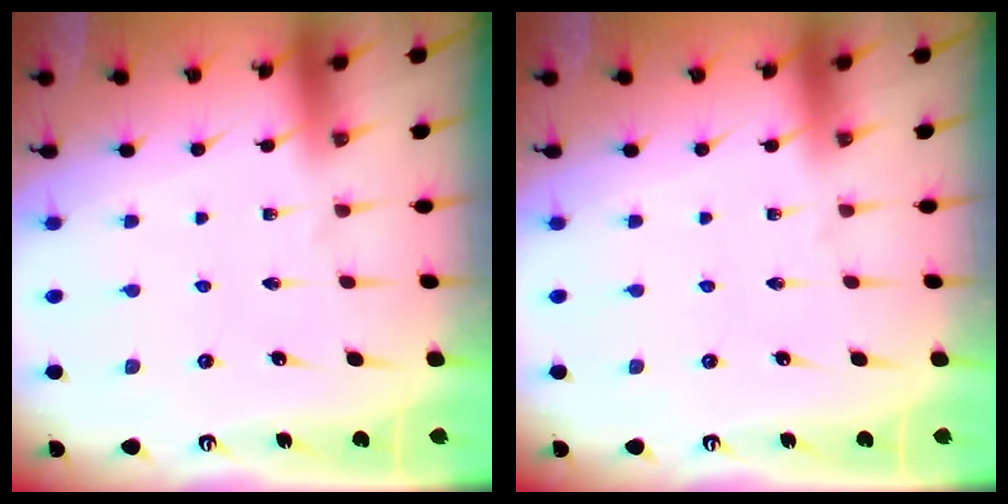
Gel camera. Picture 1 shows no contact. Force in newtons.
{"total": 0.0}